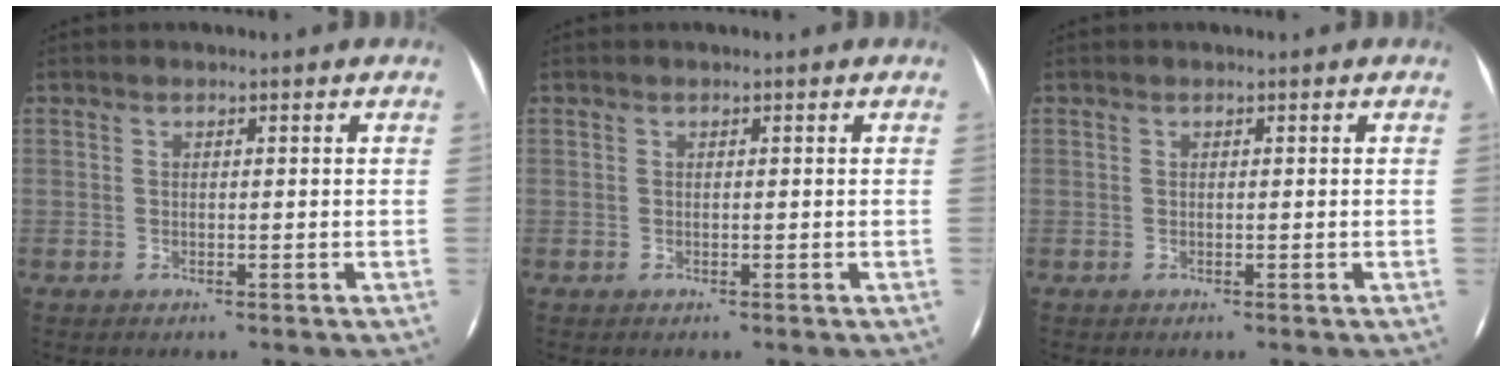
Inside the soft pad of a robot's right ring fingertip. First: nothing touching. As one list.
[{"total": 0.0}, {"total": 0.0}]